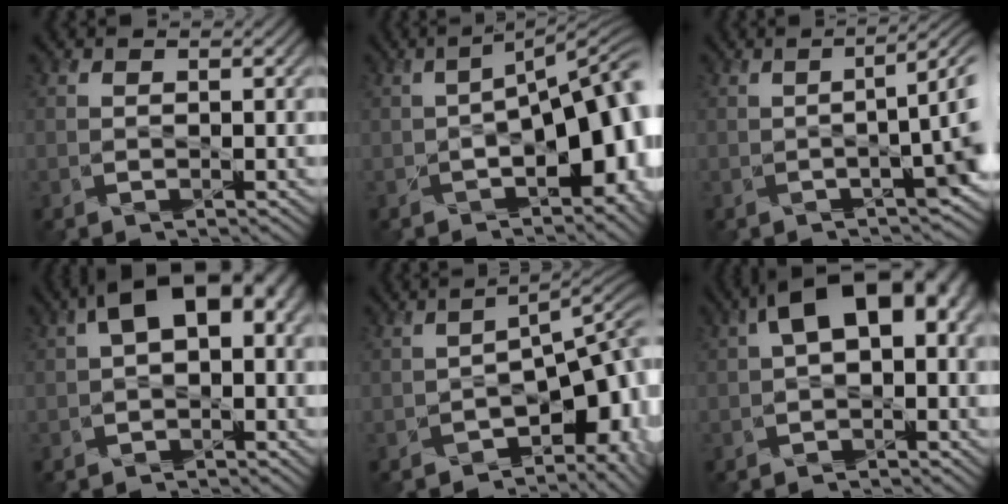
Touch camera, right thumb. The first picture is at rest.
{"total": 11.6, "force": [-2.4, 4.7, 10.3], "torque": [-0.136, -0.016, -0.023]}
{"total": 6.2, "force": [-0.6, 1.5, 6.0], "torque": [-0.072, -0.004, -0.008]}
{"total": 7.7, "force": [1.2, 4.2, 6.4], "torque": [-0.115, 0.008, 0.018]}
{"total": 9.1, "force": [-5.4, 3.7, 6.3], "torque": [-0.077, -0.012, -0.074]}
{"total": 9.0, "force": [1.6, 4.9, 7.4], "torque": [-0.128, 0.008, 0.024]}